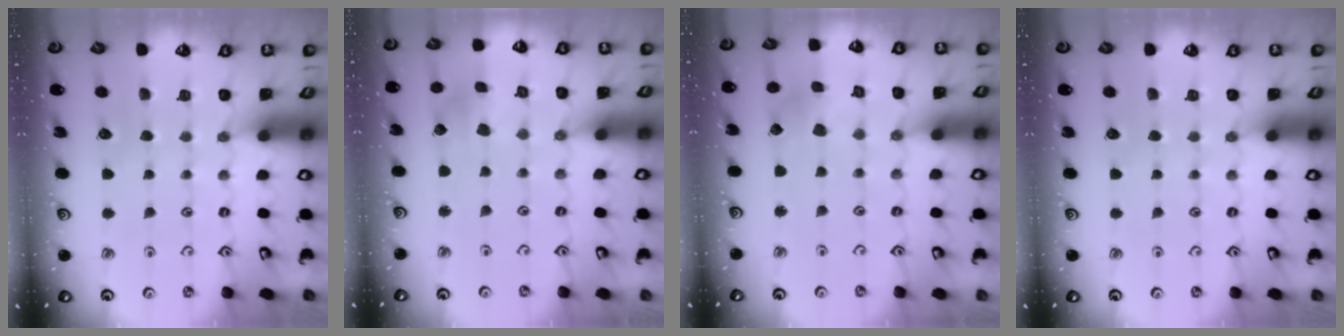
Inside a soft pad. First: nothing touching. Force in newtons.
{"total": 2.9, "press": 2.9, "slide": 0.1}
{"total": 3.0, "press": 3.0, "slide": 0.3}
{"total": 0.0}